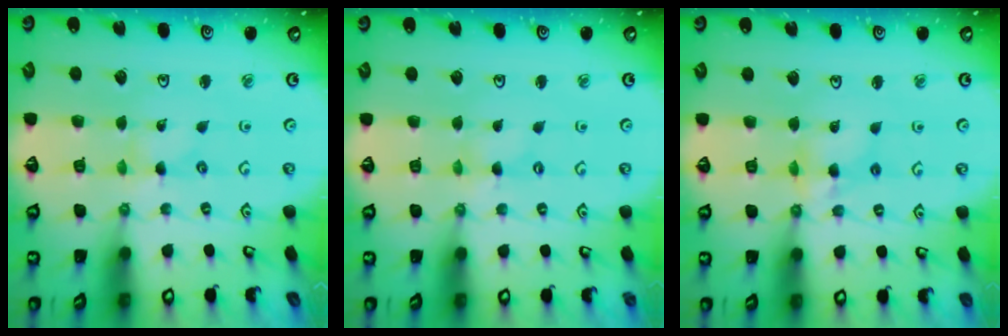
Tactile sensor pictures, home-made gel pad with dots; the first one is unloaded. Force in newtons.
{"total": 0.0}
{"total": 6.2, "press": 6.1, "slide": 0.7}